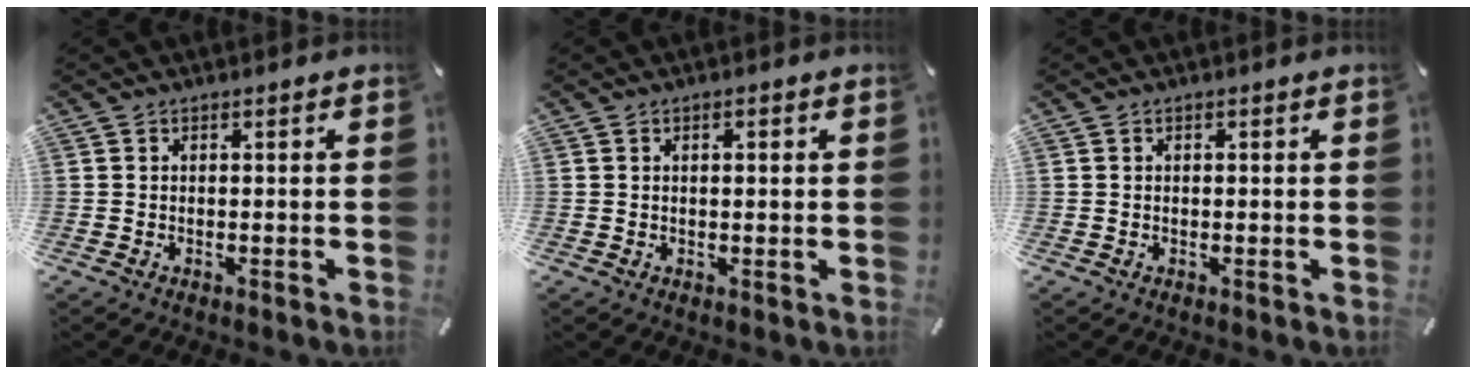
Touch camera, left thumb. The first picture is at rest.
{"total": 1.2, "force": [0.3, 0.6, 1.0], "torque": [-0.021, 0.004, 0.004]}
{"total": 0.5, "force": [0.1, 0.4, 0.3], "torque": [-0.007, 0.001, 0.001]}